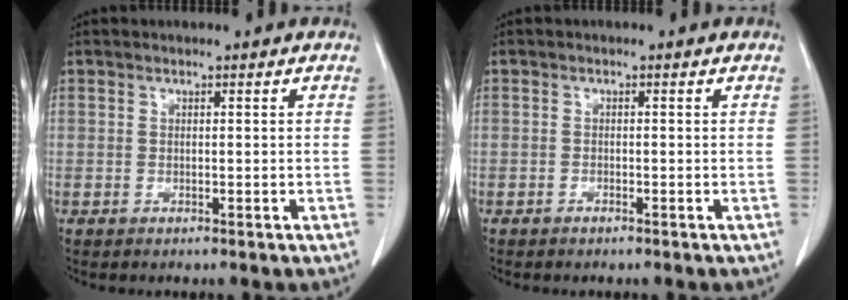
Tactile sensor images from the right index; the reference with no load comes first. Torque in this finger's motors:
{"motor_torque": [0.19, -0.27, 0.00, -0.01]}